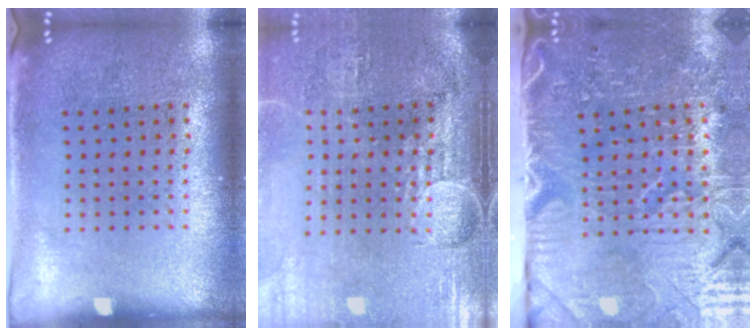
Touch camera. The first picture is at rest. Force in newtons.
{"total": 4.5, "press": 3.8, "slide": 2.4}
{"total": 5.3, "press": 4.4, "slide": 2.9}